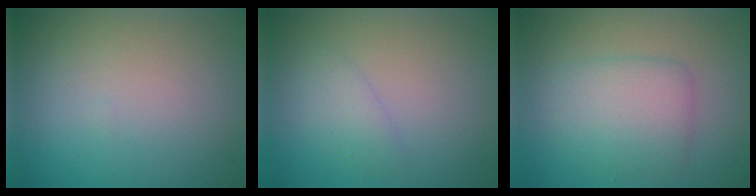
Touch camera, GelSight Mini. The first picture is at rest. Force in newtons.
{"total": 1.4, "press": 1.4, "slide": 0.2}
{"total": 3.8, "press": 3.8, "slide": 0.2}